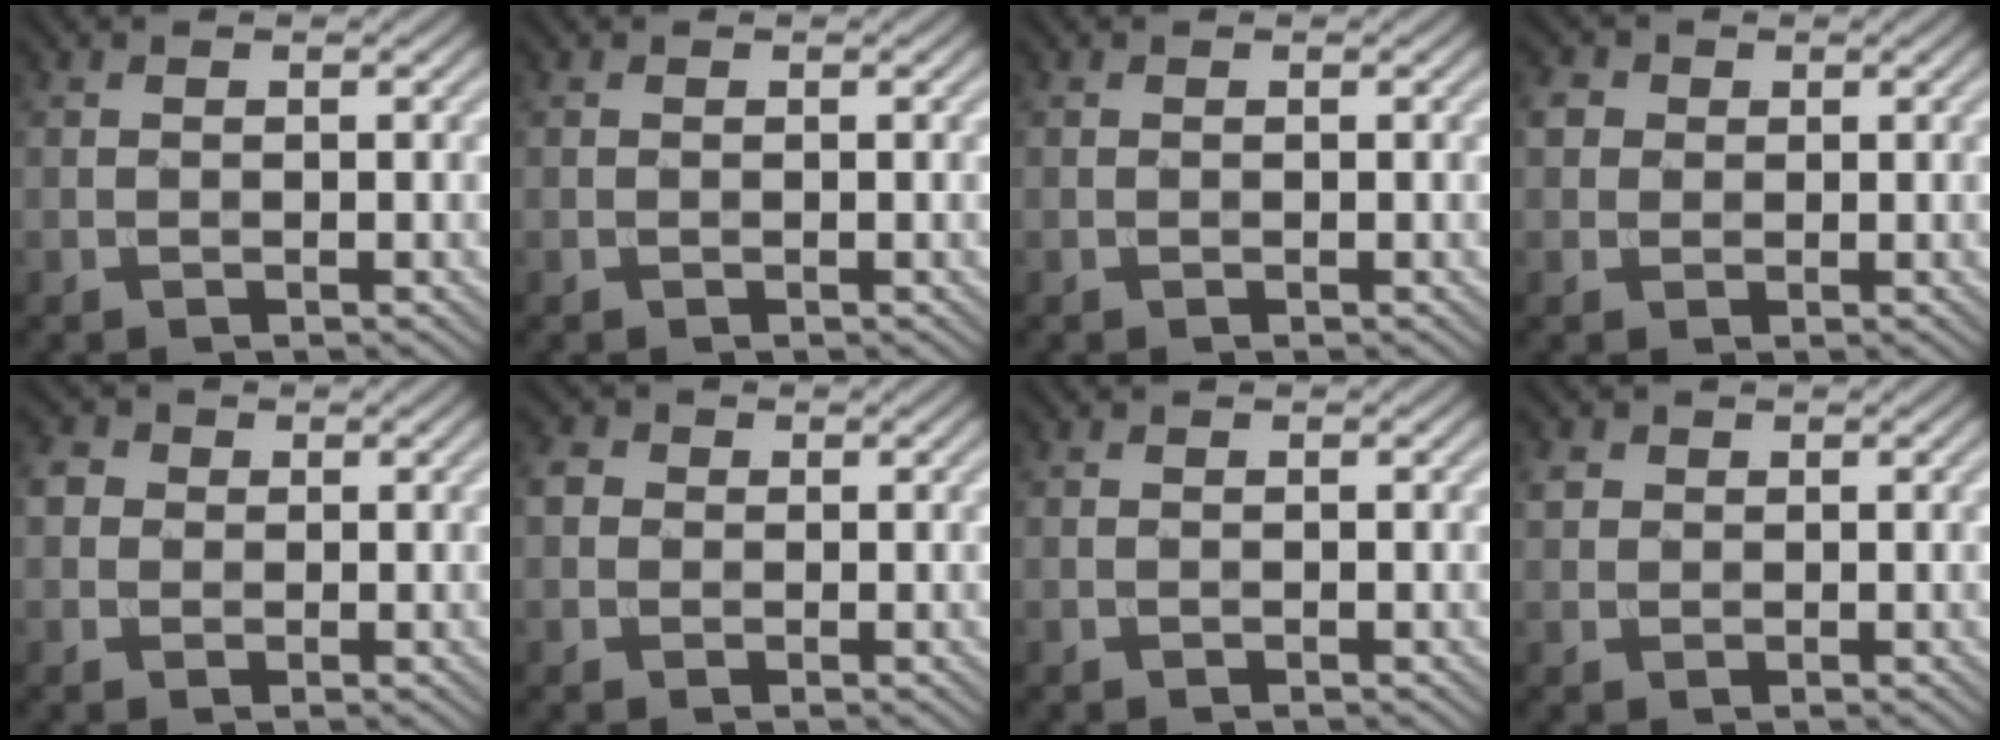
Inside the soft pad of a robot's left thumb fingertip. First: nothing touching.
{"total": 0.0}
{"total": 0.0}
{"total": 2.7, "force": [0.6, 2.4, 1.0], "torque": [-0.028, 0.004, 0.006]}
{"total": 2.9, "force": [0.5, 2.6, 1.1], "torque": [-0.033, 0.008, 0.001]}
{"total": 2.3, "force": [0.2, 2.1, 0.8], "torque": [-0.025, 0.005, -0.003]}
{"total": 0.0}
{"total": 1.6, "force": [0.6, 1.3, 0.5], "torque": [-0.014, 0.001, 0.012]}